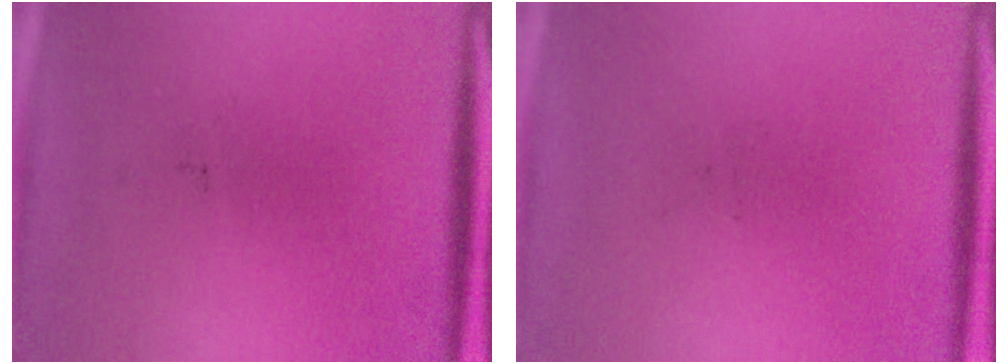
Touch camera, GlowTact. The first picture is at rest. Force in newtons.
{"total": 0.0}